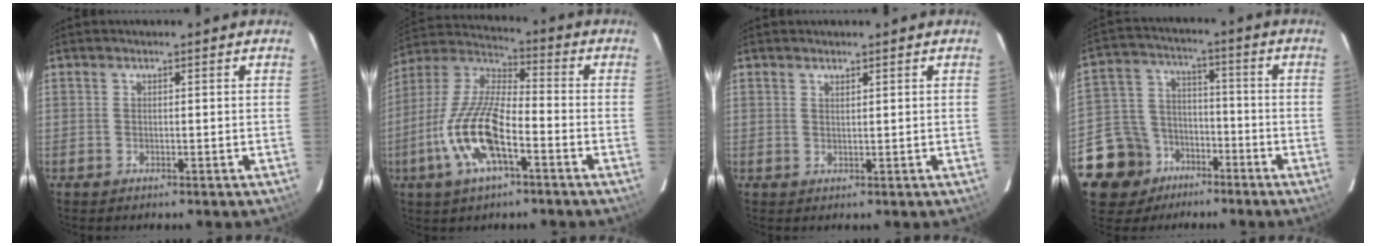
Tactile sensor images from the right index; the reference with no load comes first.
{"total": 15.5, "force": [-6.2, 5.1, 13.2], "torque": [-0.278, -0.007, -0.125]}
{"total": 0.8, "force": [0.7, 0.1, 0.4], "torque": [-0.006, 0.000, 0.012]}
{"total": 13.5, "force": [-8.4, 10.1, 3.0], "torque": [-0.101, 0.041, -0.136]}